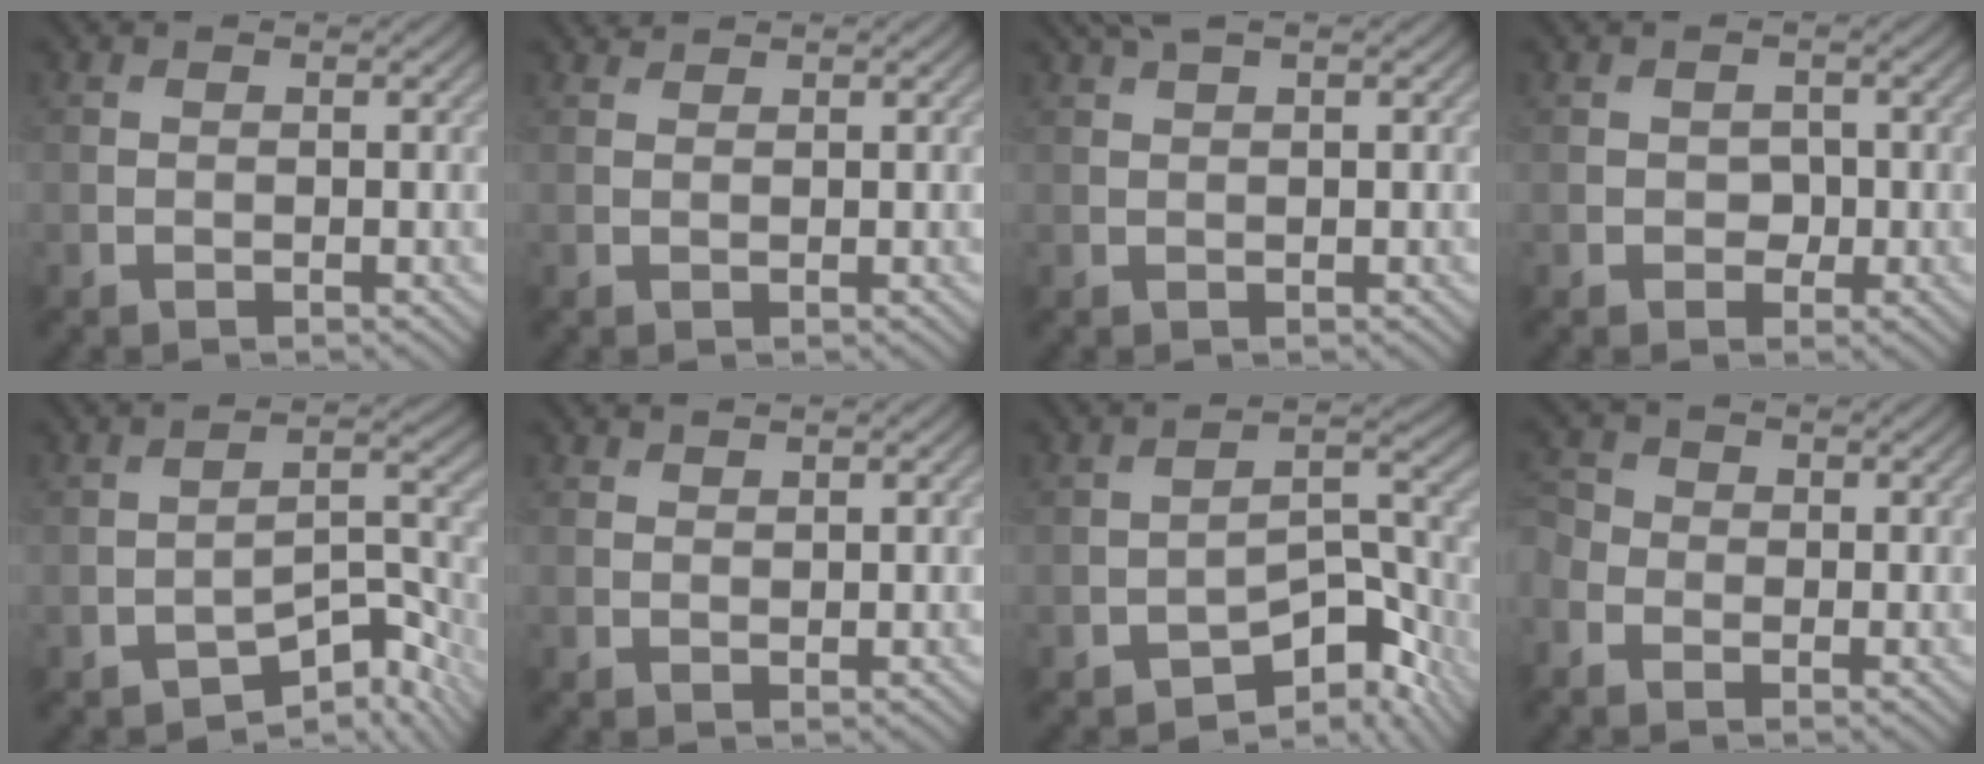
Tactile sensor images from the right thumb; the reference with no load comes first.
{"total": 0.7, "force": [0.7, 0.0, 0.1], "torque": [-0.004, 0.002, 0.014]}
{"total": 1.8, "force": [1.1, 0.2, 1.4], "torque": [-0.033, 0.009, 0.023]}
{"total": 1.5, "force": [-0.3, 1.3, 0.7], "torque": [-0.013, -0.005, -0.007]}
{"total": 6.8, "force": [-4.8, 2.6, 4.0], "torque": [-0.046, -0.003, -0.086]}
{"total": 0.7, "force": [0.7, 0.0, 0.1], "torque": [-0.001, 0.000, 0.015]}
{"total": 8.2, "force": [-5.4, 3.5, 5.0], "torque": [-0.059, -0.005, -0.095]}
{"total": 3.1, "force": [-1.6, 2.3, 1.4], "torque": [-0.045, -0.001, -0.044]}